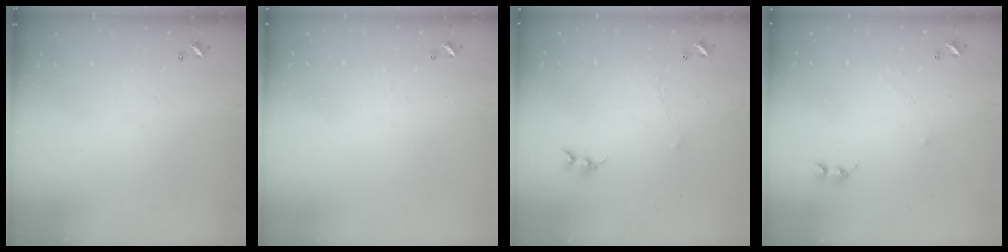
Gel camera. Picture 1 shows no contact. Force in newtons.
{"total": 2.6, "press": 2.6, "slide": 0.4}
{"total": 0.0}
{"total": 1.7, "press": 1.6, "slide": 0.4}